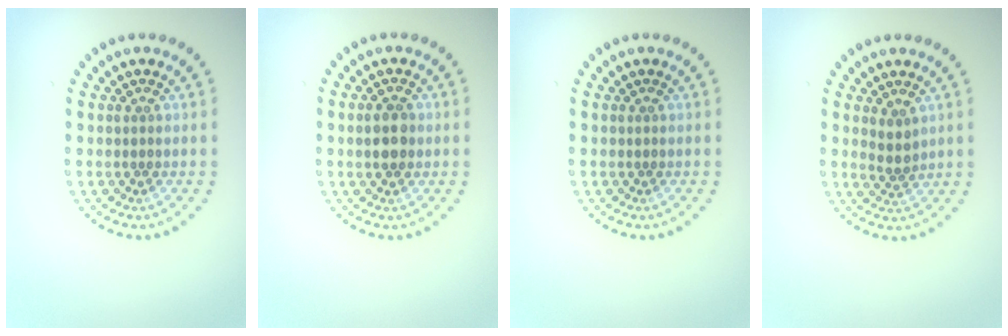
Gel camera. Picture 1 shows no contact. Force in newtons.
{"total": 2.8, "press": 2.8, "slide": 0.1}
{"total": 0.0}
{"total": 1.5, "press": 1.2, "slide": 0.8}